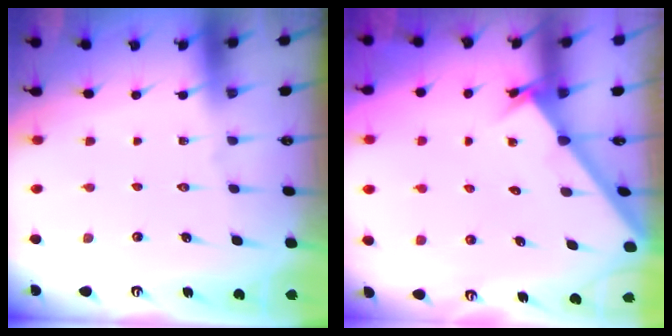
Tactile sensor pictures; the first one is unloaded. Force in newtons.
{"total": 2.0, "press": 2.0, "slide": 0.2}